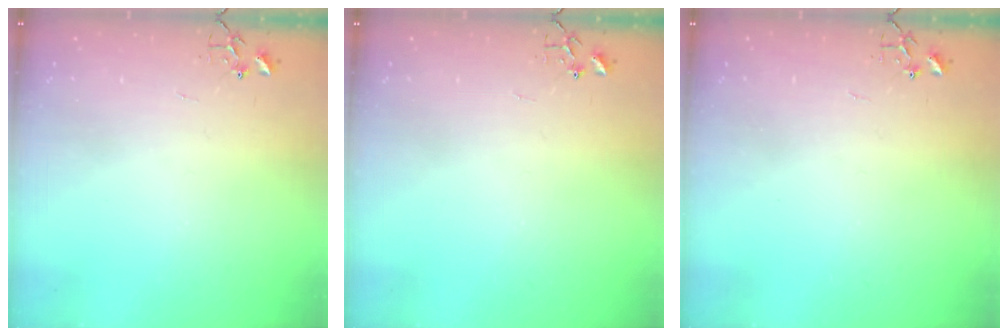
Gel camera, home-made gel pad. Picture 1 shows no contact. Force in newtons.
{"total": 0.0}
{"total": 0.0}